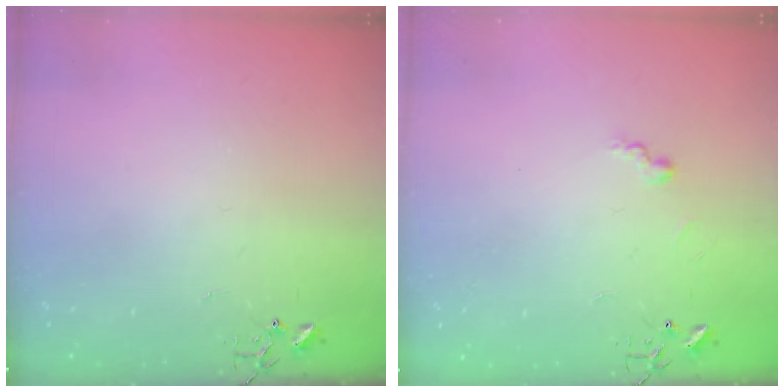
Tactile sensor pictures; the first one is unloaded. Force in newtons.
{"total": 5.9, "press": 5.8, "slide": 0.6}